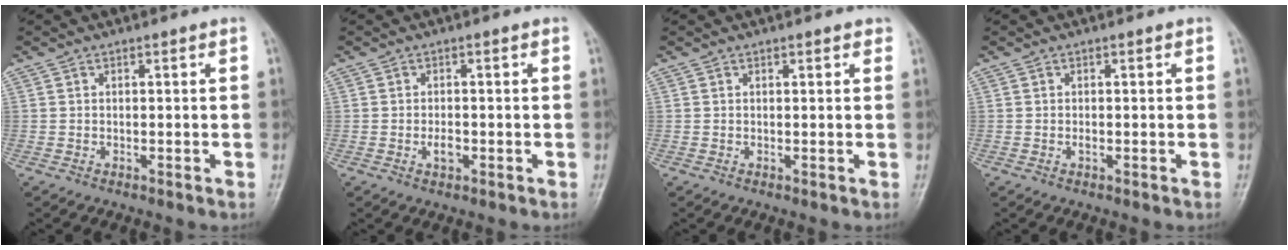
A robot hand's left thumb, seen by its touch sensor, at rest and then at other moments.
{"total": 2.1, "force": [-0.6, 1.2, 1.6], "torque": [-0.026, 0.002, -0.011]}
{"total": 1.1, "force": [0.8, 0.5, 0.6], "torque": [-0.006, -0.002, 0.007]}
{"total": 0.6, "force": [-0.1, 0.3, 0.5], "torque": [-0.006, 0.000, -0.001]}